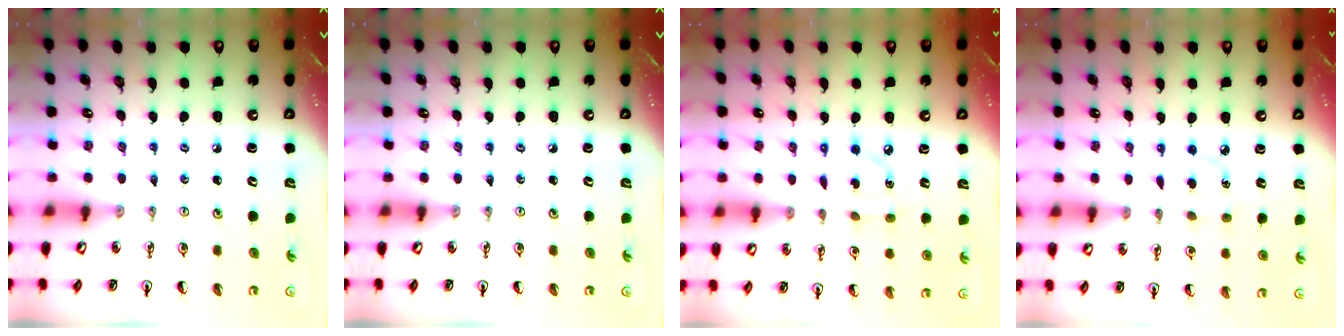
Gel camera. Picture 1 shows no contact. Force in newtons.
{"total": 0.0}
{"total": 5.9, "press": 5.9, "slide": 0.2}
{"total": 6.0, "press": 6.0, "slide": 0.7}